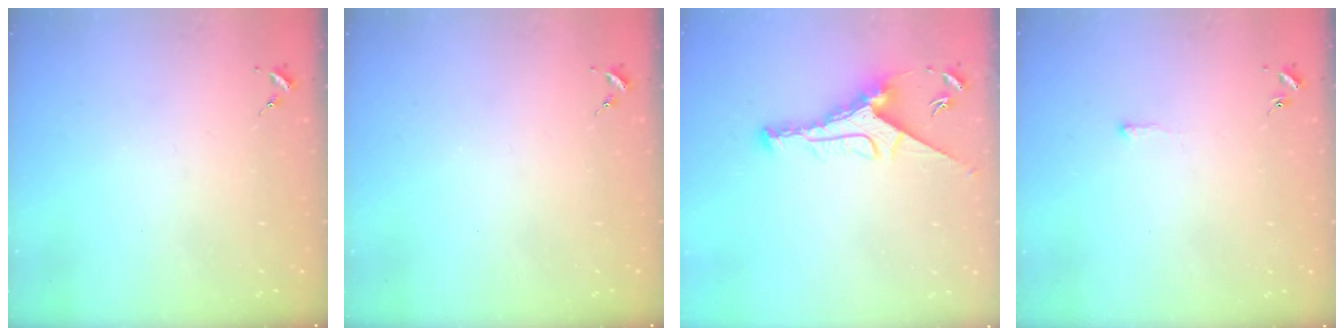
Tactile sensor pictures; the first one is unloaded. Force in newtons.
{"total": 0.0}
{"total": 9.2, "press": 9.2, "slide": 0.5}
{"total": 2.6, "press": 2.6, "slide": 0.4}